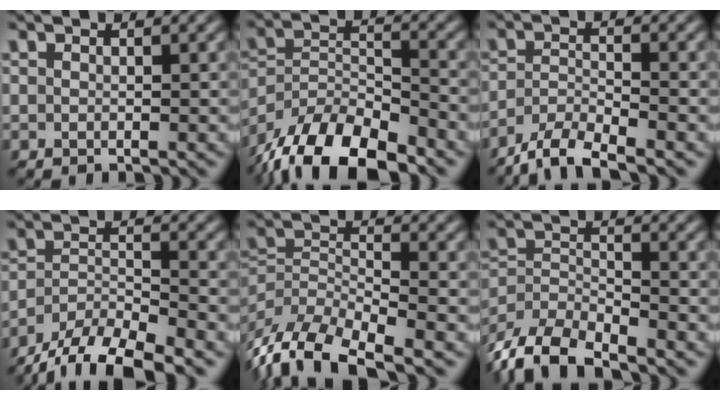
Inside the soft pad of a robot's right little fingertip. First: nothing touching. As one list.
[{"total": 10.2, "force": [-6.8, 5.1, 5.7], "torque": [-0.093, -0.031, -0.098]}, {"total": 5.4, "force": [-4.4, 2.0, 2.5], "torque": [-0.040, -0.013, -0.070]}, {"total": 8.4, "force": [-6.0, 3.9, 4.3], "torque": [-0.063, -0.018, -0.095]}, {"total": 10.0, "force": [-5.4, 5.9, 6.0], "torque": [-0.136, -0.046, -0.073]}, {"total": 8.9, "force": [-5.5, 5.6, 4.2], "torque": [-0.098, -0.038, -0.080]}]